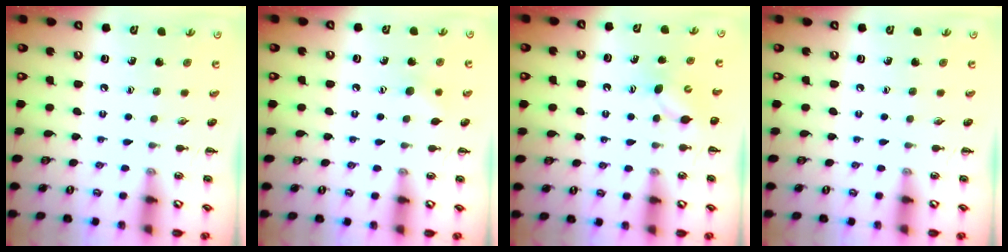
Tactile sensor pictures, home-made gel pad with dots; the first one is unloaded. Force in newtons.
{"total": 6.3, "press": 6.0, "slide": 1.7}
{"total": 4.6, "press": 4.5, "slide": 0.4}
{"total": 0.0}